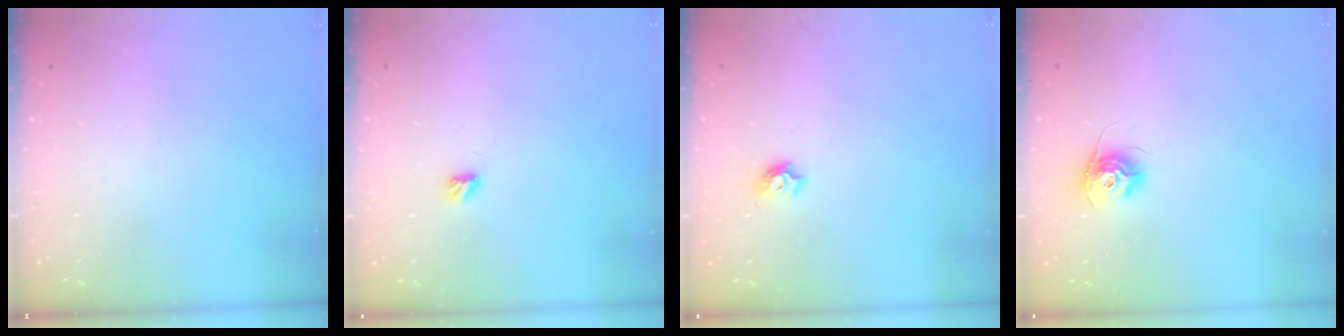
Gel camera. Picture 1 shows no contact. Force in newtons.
{"total": 3.3, "press": 3.3, "slide": 0.4}
{"total": 5.1, "press": 5.1, "slide": 0.6}
{"total": 10.3, "press": 10.3, "slide": 0.5}